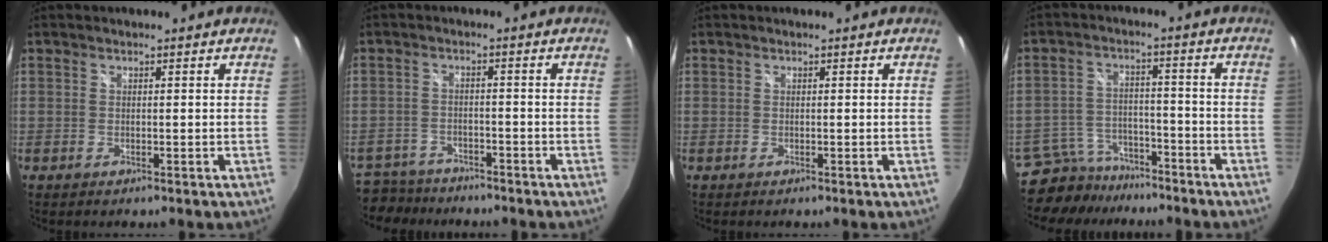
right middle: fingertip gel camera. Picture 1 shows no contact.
{"total": 9.9, "force": [-8.4, 4.6, 2.4], "torque": [-0.084, -0.006, -0.139]}
{"total": 0.0}
{"total": 10.4, "force": [-9.1, 4.8, 1.7], "torque": [-0.061, 0.011, -0.138]}